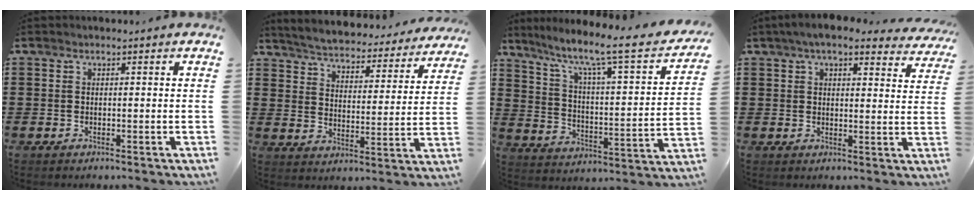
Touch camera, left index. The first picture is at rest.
{"total": 4.2, "force": [4.2, -0.2, 0.4], "torque": [-0.031, -0.036, 0.065]}
{"total": 8.0, "force": [5.9, 0.7, 5.3], "torque": [-0.120, -0.051, 0.086]}
{"total": 5.7, "force": [4.9, 1.4, 2.6], "torque": [-0.058, -0.009, 0.088]}